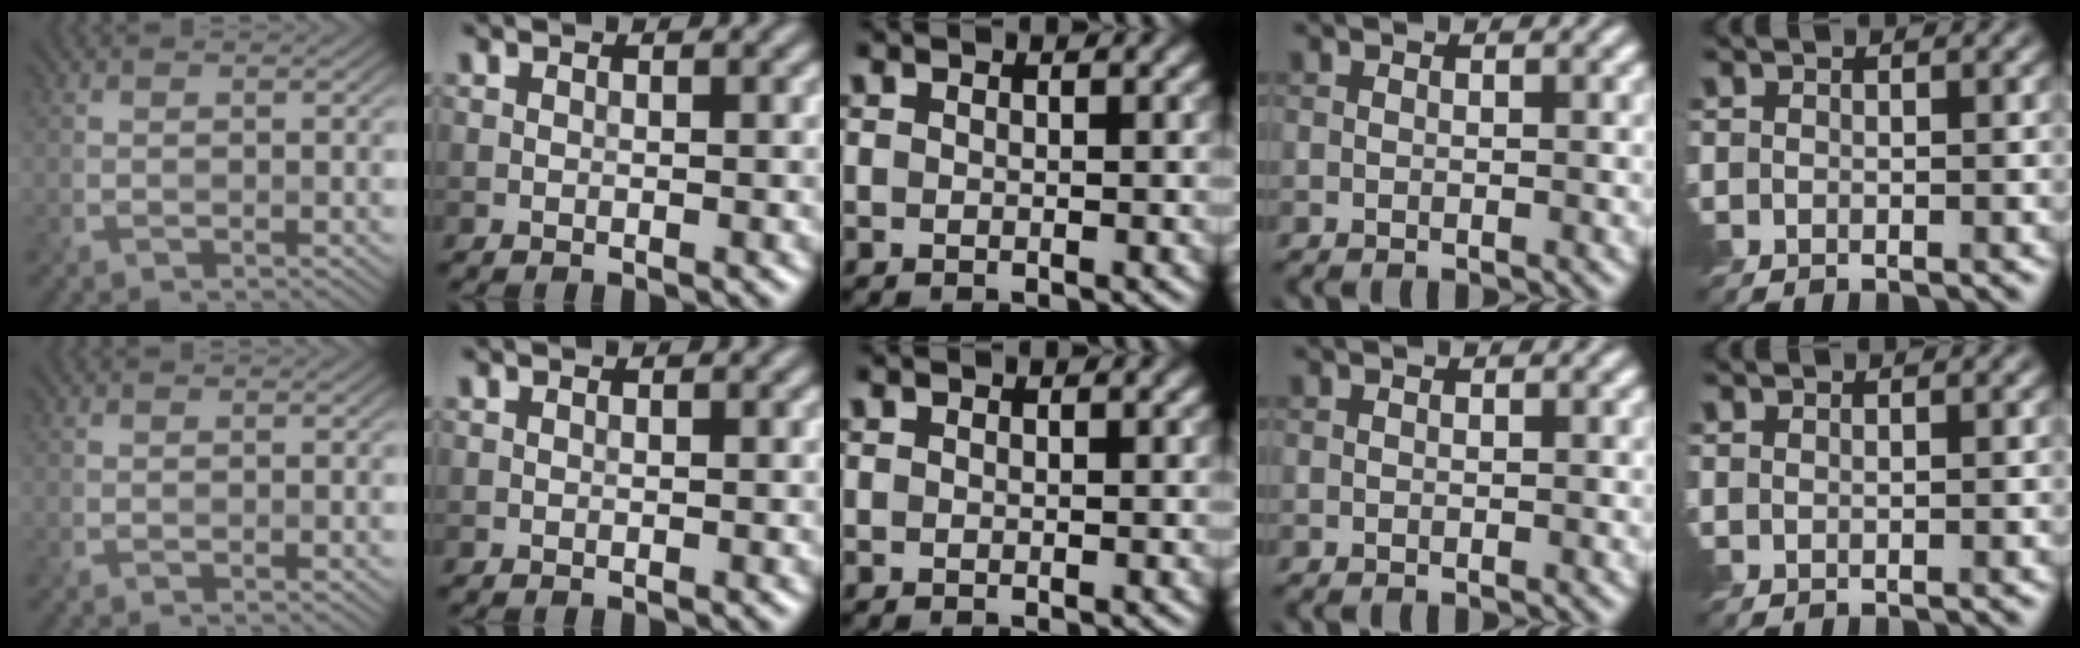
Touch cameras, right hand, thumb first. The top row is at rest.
{"little": {"total": 0.7, "force": [0.7, -0.1, -0.1], "torque": [0.003, 0.004, 0.015]}}